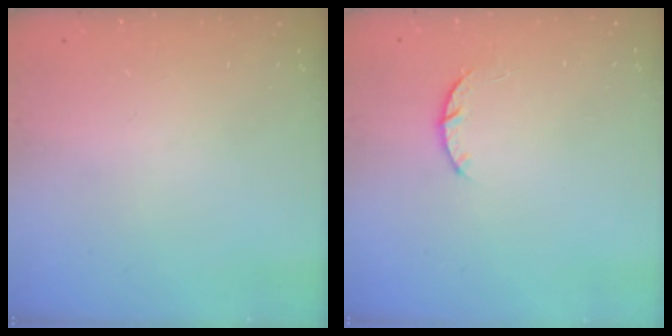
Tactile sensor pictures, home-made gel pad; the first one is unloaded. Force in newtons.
{"total": 3.0, "press": 2.9, "slide": 0.5}